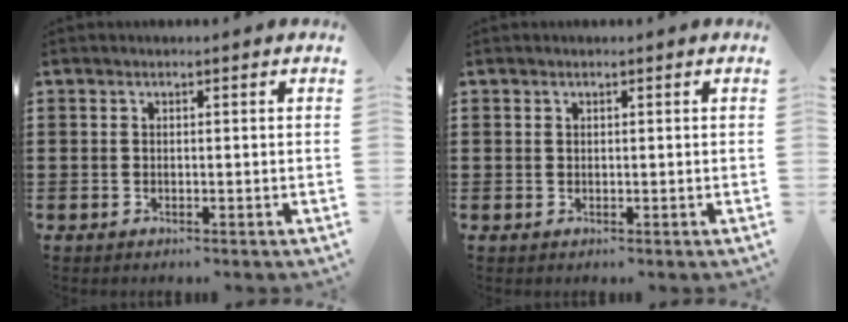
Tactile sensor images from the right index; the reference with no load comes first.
{"total": 0.0}